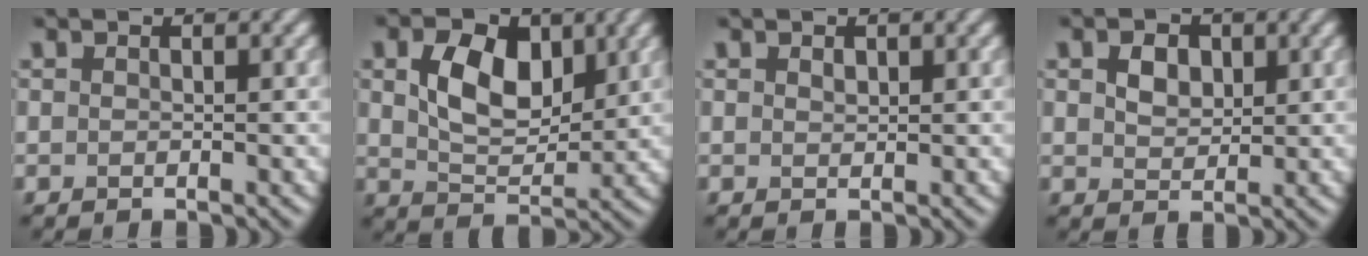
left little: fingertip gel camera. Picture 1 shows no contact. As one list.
[{"total": 6.3, "force": [1.9, 3.9, 4.5], "torque": [-0.088, -0.002, 0.035]}, {"total": 0.7, "force": [0.5, 0.4, 0.3], "torque": [-0.008, -0.001, 0.010]}, {"total": 2.5, "force": [0.9, 1.8, 1.5], "torque": [-0.033, 0.001, 0.016]}]